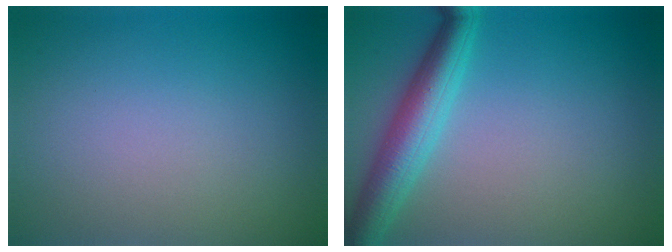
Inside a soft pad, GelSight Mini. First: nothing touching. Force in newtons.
{"total": 5.1, "press": 5.1, "slide": 0.1}